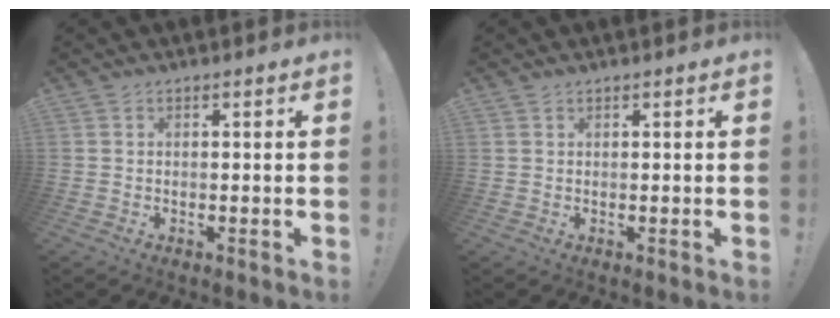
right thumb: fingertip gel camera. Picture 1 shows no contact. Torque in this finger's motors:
{"motor_torque": [0.07, 0.17, -0.02, 0.01, 0.04]}